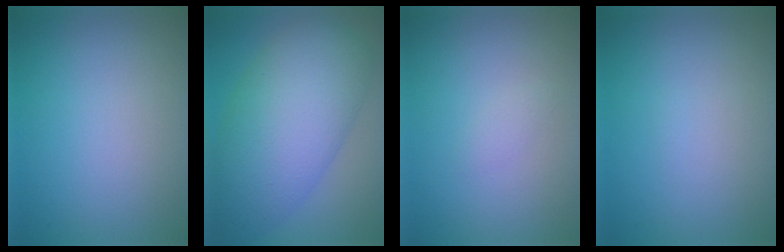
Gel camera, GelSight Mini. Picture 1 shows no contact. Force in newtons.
{"total": 11.1, "press": 11.1, "slide": 0.1}
{"total": 0.6, "press": 0.6, "slide": 0.1}
{"total": 0.0}